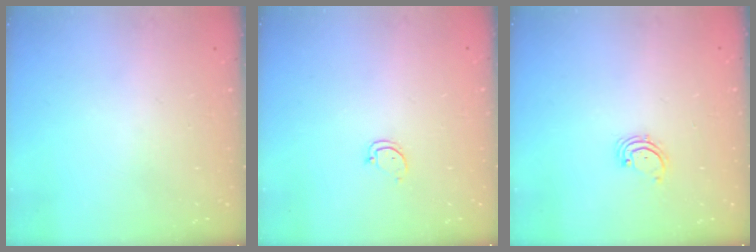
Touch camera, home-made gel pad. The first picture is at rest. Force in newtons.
{"total": 2.5, "press": 2.5, "slide": 0.3}
{"total": 2.1, "press": 2.1, "slide": 0.3}